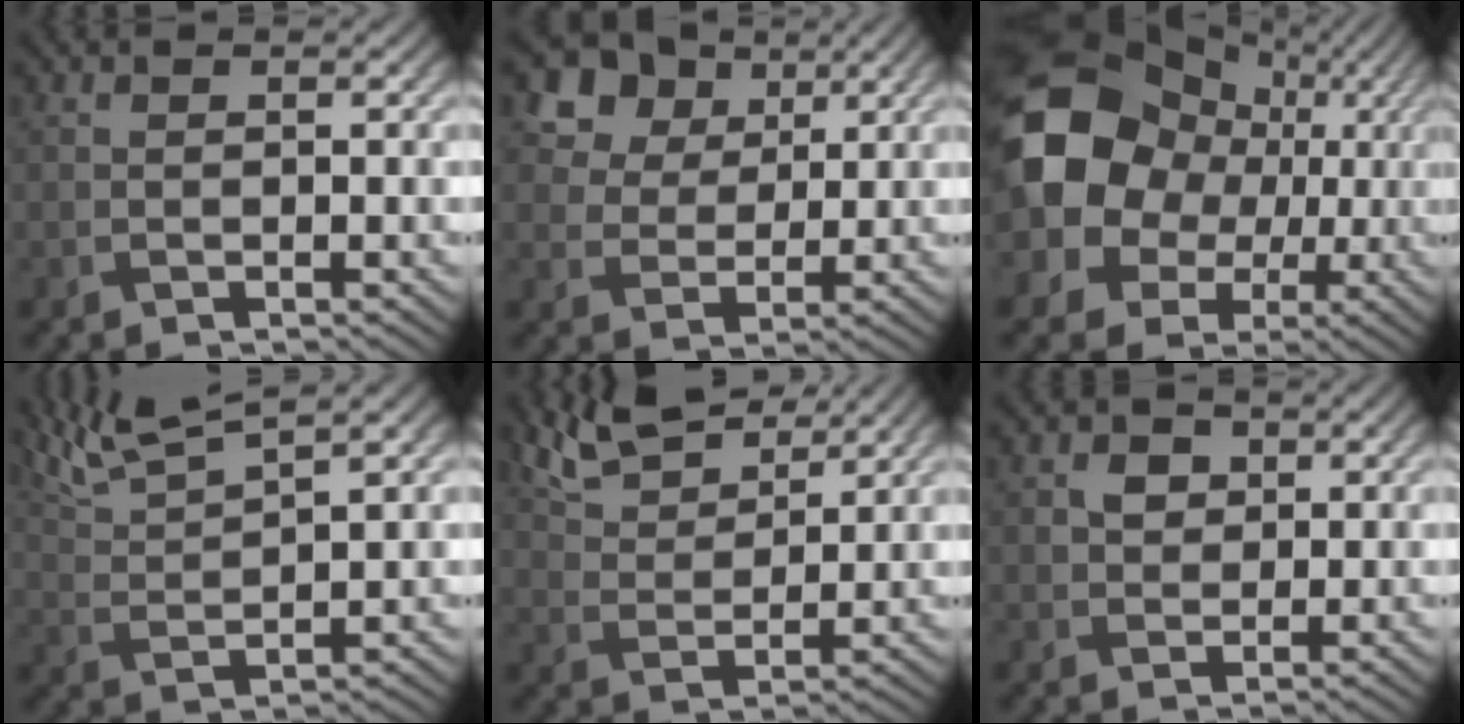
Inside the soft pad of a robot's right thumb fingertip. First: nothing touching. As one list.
[{"total": 9.5, "force": [5.1, 6.9, 4.1], "torque": [-0.125, -0.003, 0.102]}, {"total": 17.4, "force": [1.7, 14.5, 9.5], "torque": [-0.209, -0.011, 0.034]}, {"total": 7.6, "force": [6.0, 1.2, 4.5], "torque": [-0.100, 0.020, 0.116]}, {"total": 7.5, "force": [6.1, 2.5, 3.6], "torque": [-0.092, 0.012, 0.124]}, {"total": 2.2, "force": [0.4, 1.9, 1.0], "torque": [-0.023, -0.002, 0.002]}]